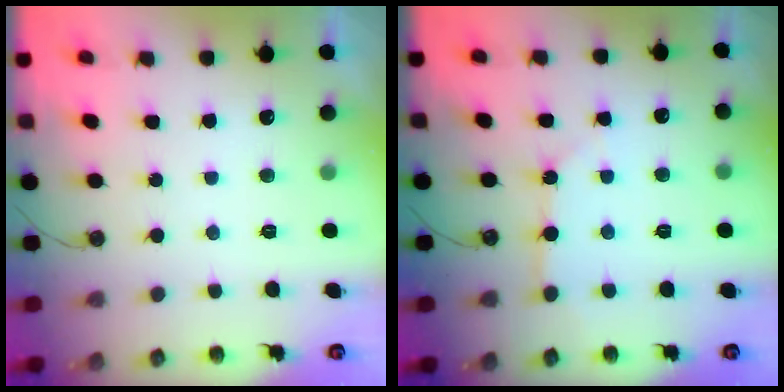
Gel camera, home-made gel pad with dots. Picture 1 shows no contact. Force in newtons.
{"total": 2.7, "press": 2.7, "slide": 0.4}